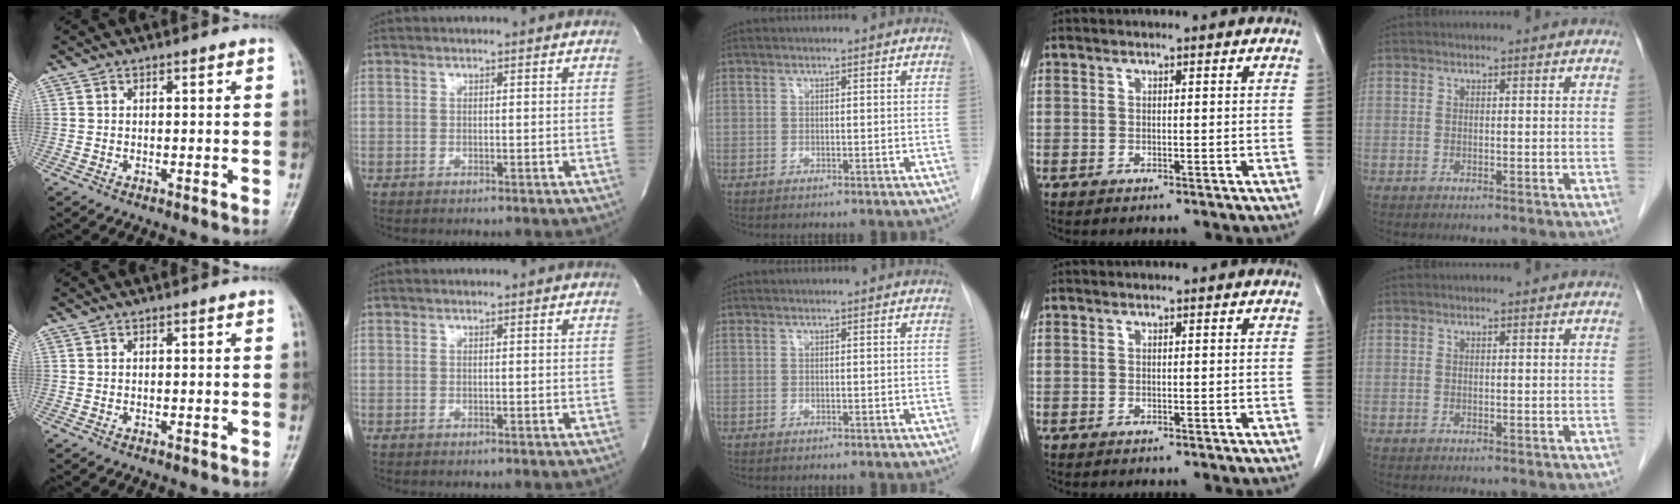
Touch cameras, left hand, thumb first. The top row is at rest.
{}